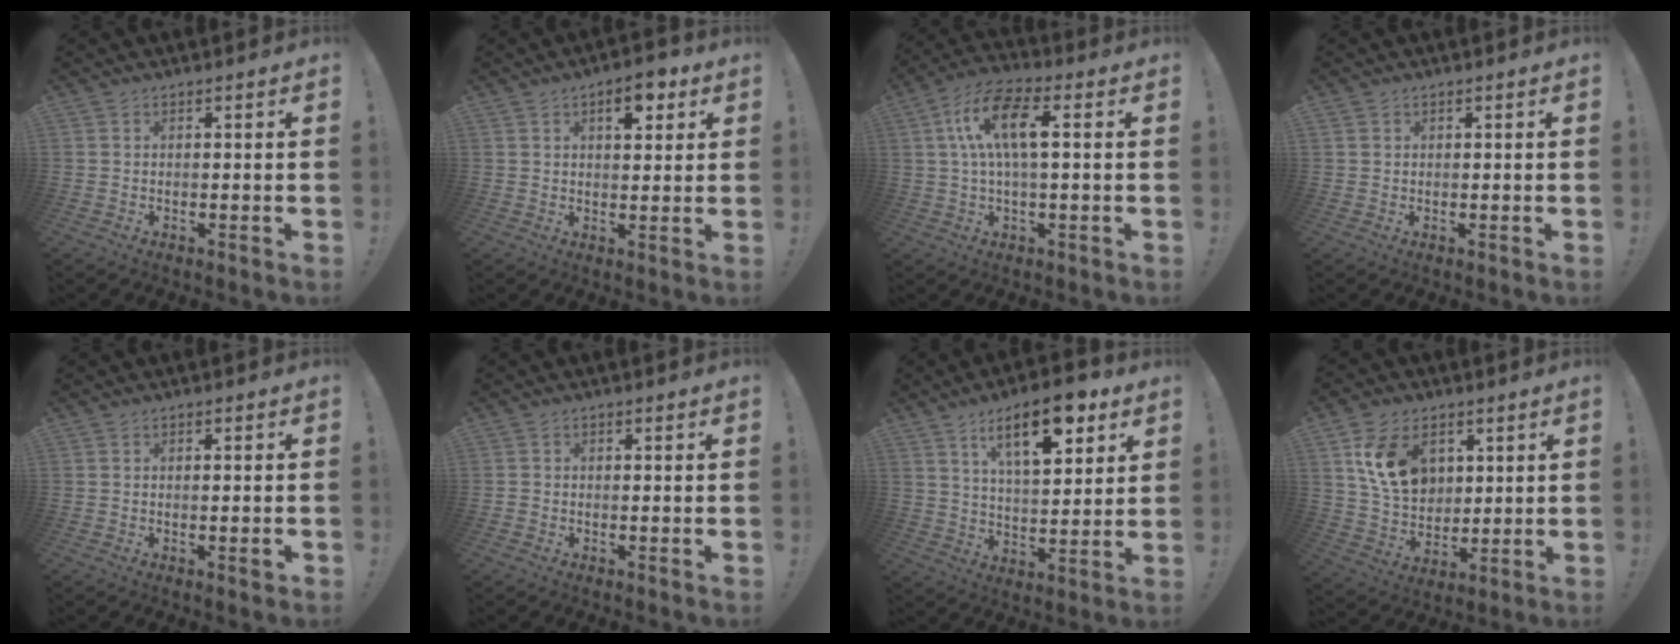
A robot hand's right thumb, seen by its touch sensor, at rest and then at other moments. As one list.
[{"total": 7.5, "force": [3.8, 3.8, 5.2], "torque": [-0.054, -0.011, 0.059]}, {"total": 12.9, "force": [2.6, 4.7, 11.7], "torque": [-0.221, 0.012, 0.045]}, {"total": 0.8, "force": [0.5, 0.6, 0.2], "torque": [-0.001, -0.001, 0.010]}, {"total": 1.9, "force": [-0.6, -0.1, 1.8], "torque": [-0.022, -0.003, -0.012]}, {"total": 0.9, "force": [-0.4, 0.7, 0.5], "torque": [-0.009, 0.003, -0.006]}, {"total": 15.3, "force": [8.5, 5.8, 11.3], "torque": [-0.169, -0.036, 0.138]}, {"total": 14.9, "force": [5.8, 10.8, 8.4], "torque": [-0.142, -0.011, 0.117]}]